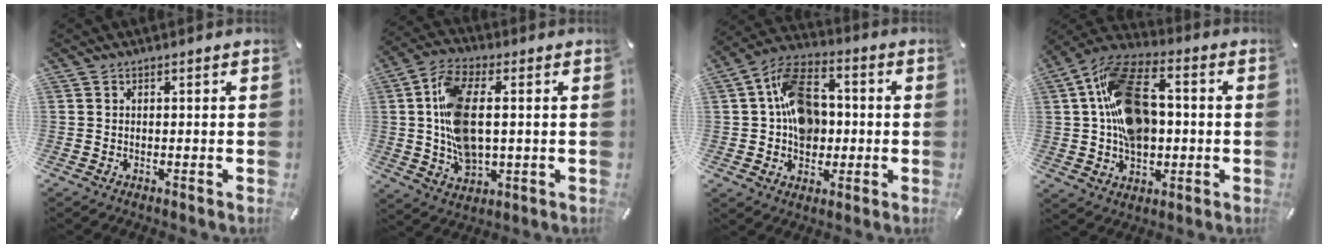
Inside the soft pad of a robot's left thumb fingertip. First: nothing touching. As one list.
[{"total": 13.2, "force": [1.1, 7.3, 11.0], "torque": [-0.238, 0.002, 0.022]}, {"total": 13.5, "force": [0.5, 10.6, 8.3], "torque": [-0.156, 0.025, 0.013]}, {"total": 19.2, "force": [1.9, 13.2, 13.8], "torque": [-0.258, 0.019, 0.038]}]